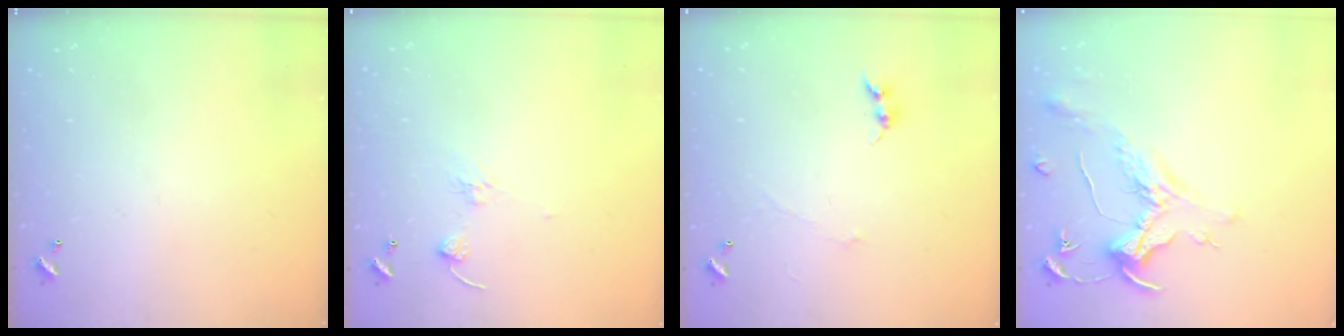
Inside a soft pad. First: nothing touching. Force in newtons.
{"total": 1.7, "press": 1.5, "slide": 0.7}
{"total": 0.0}
{"total": 1.6, "press": 1.4, "slide": 0.7}